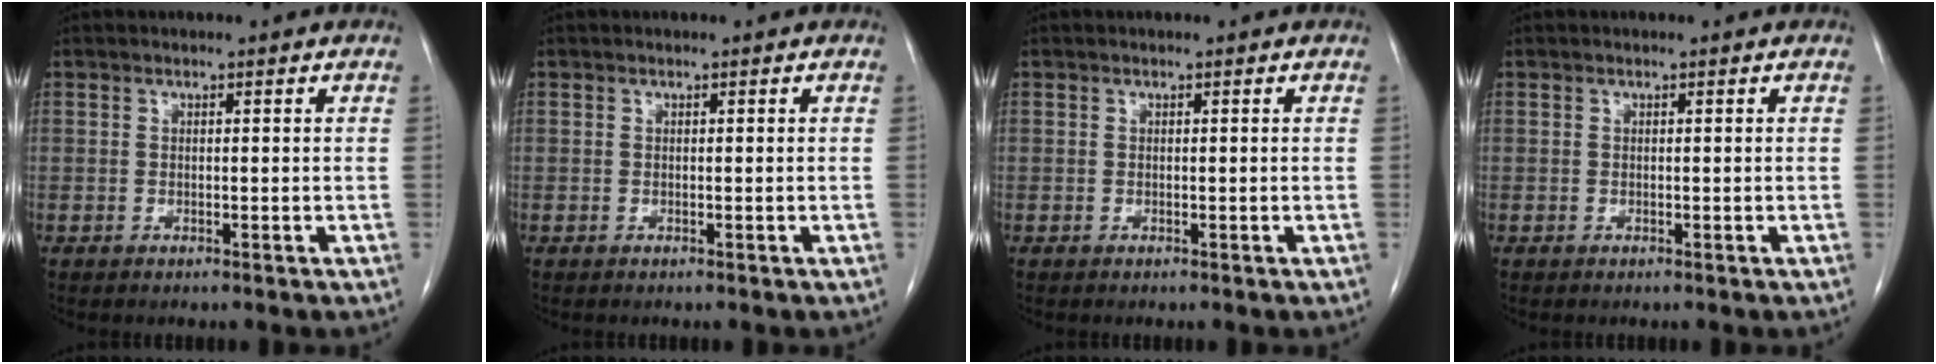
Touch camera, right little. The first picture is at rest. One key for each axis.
{"total": 0.0}
{"total": 0.0}
{"total": 0.0}